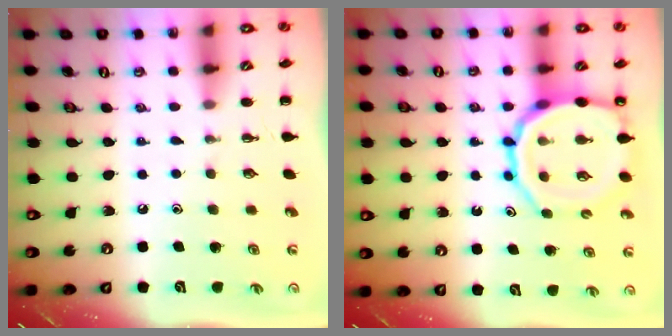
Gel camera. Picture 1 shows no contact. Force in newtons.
{"total": 14.2, "press": 13.9, "slide": 2.7}